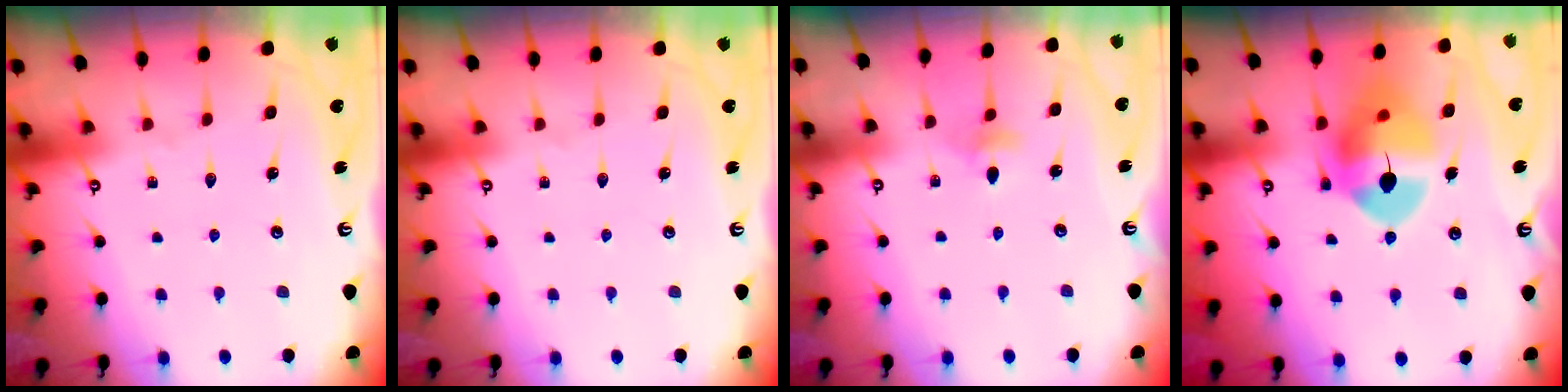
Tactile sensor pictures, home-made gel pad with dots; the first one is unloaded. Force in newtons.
{"total": 0.0}
{"total": 4.0, "press": 3.8, "slide": 1.2}
{"total": 14.6, "press": 14.4, "slide": 2.0}